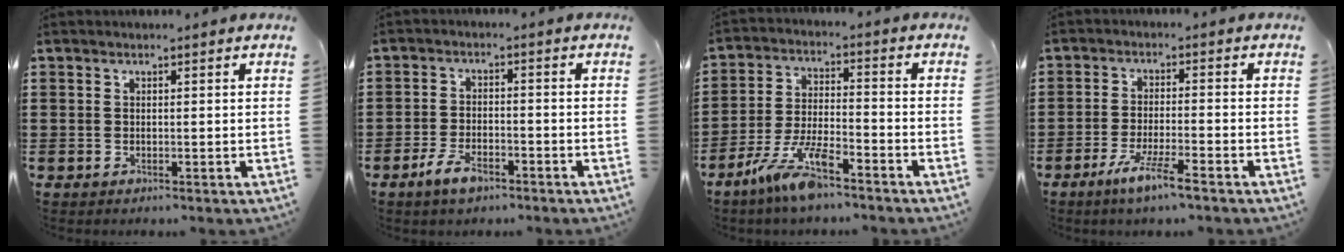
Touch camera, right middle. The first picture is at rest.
{"total": 4.6, "force": [-3.0, 2.0, 2.9], "torque": [-0.061, 0.006, -0.058]}
{"total": 8.6, "force": [-6.3, 1.5, 5.6], "torque": [-0.129, -0.007, -0.123]}
{"total": 5.4, "force": [-3.8, 0.3, 3.8], "torque": [-0.081, -0.011, -0.070]}